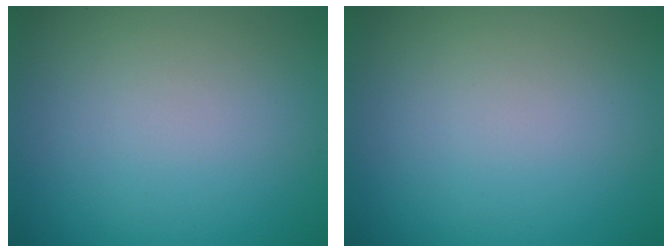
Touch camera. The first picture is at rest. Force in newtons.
{"total": 0.0}